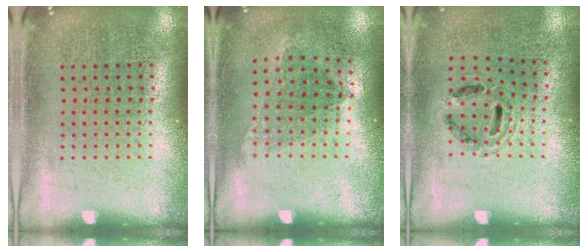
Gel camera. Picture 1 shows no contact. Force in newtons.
{"total": 0.9, "press": 0.7, "slide": 0.6}
{"total": 0.8, "press": 0.8, "slide": 0.2}